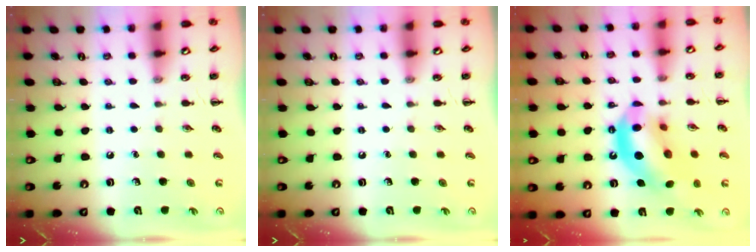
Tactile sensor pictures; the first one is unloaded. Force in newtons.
{"total": 0.0}
{"total": 16.0, "press": 15.3, "slide": 4.6}